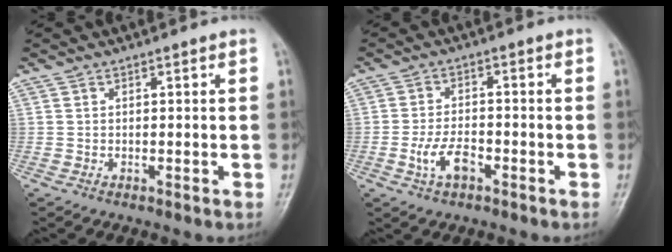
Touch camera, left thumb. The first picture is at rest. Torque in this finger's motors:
{"motor_torque": [-0.27, 0.74, 0.69, 0.21, 0.08]}